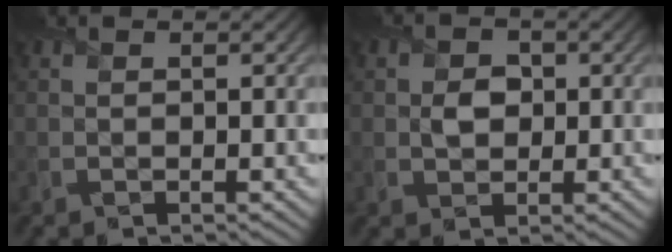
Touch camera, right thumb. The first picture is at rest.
{"total": 2.7, "force": [0.0, 2.3, 1.4], "torque": [-0.031, -0.003, -0.006]}